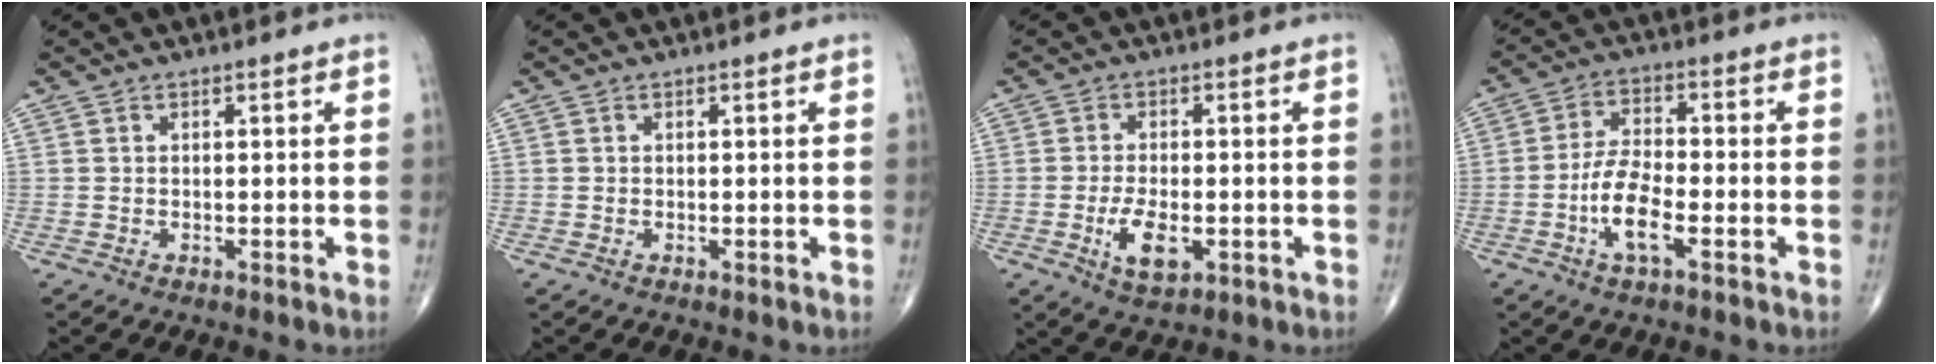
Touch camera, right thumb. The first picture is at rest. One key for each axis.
{"total": 0.0}
{"total": 6.3, "fx": -1.8, "fy": 3.0, "fz": 5.3, "tx": -0.093, "ty": -0.002, "tz": -0.026}
{"total": 7.9, "fx": -2.9, "fy": 2.7, "fz": 6.9, "tx": -0.140, "ty": 0.017, "tz": -0.057}